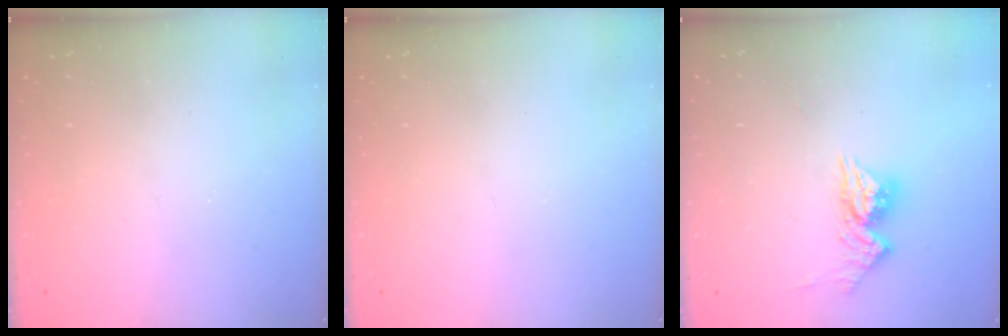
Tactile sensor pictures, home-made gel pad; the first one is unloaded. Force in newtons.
{"total": 0.0}
{"total": 9.9, "press": 9.8, "slide": 0.9}